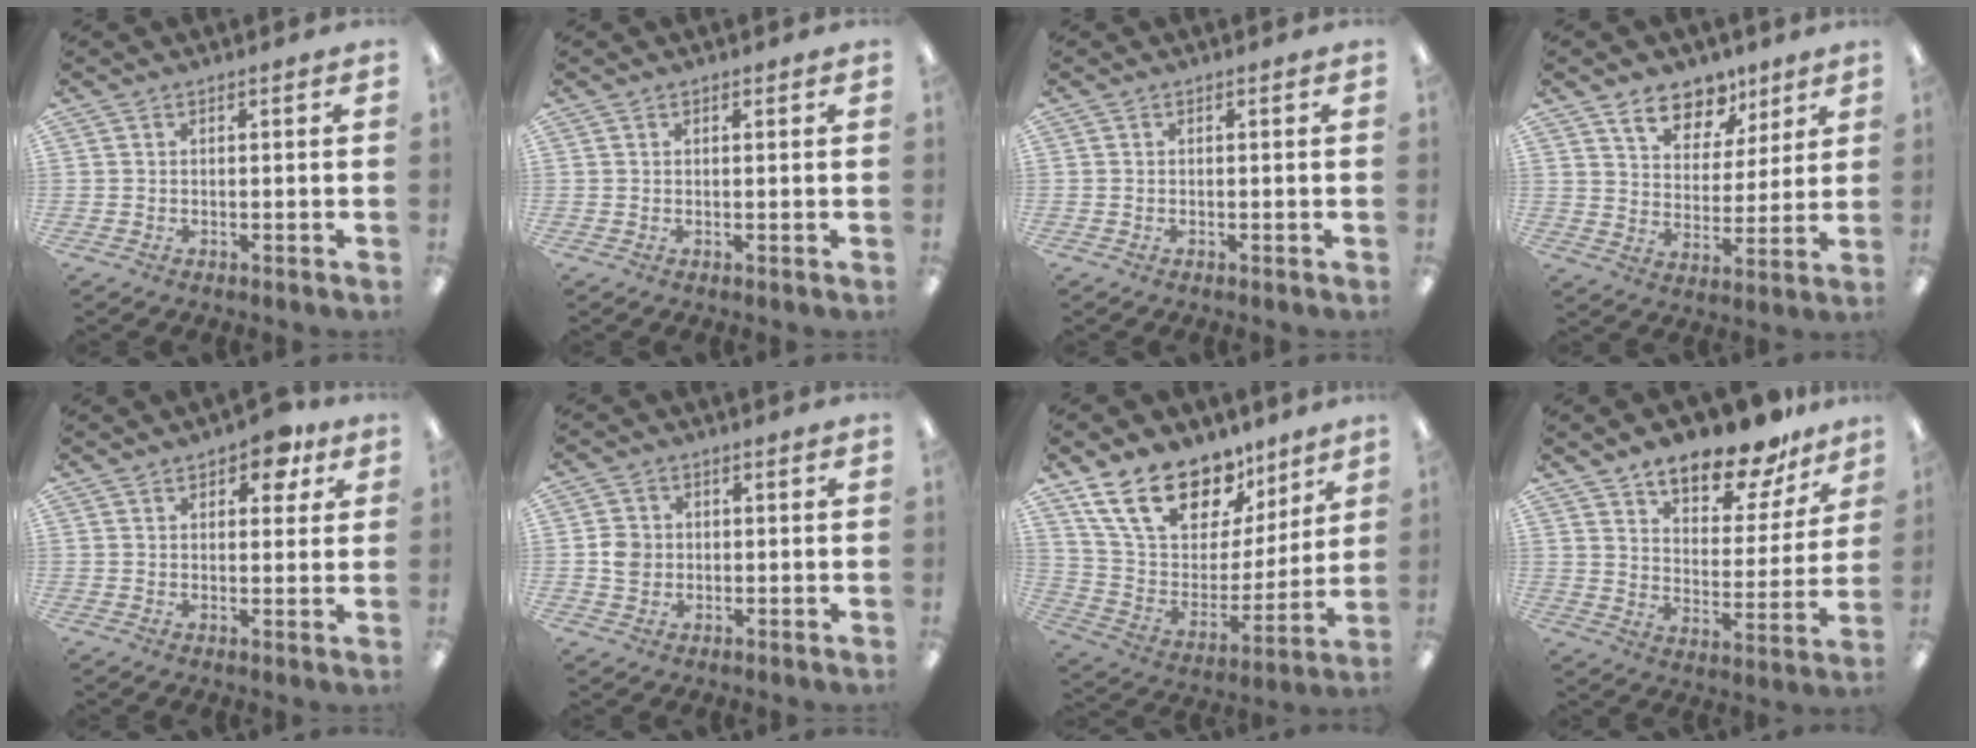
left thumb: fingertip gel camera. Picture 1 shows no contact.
{"total": 0.5, "force": [0.4, 0.3, 0.1], "torque": [0.005, -0.001, 0.005]}
{"total": 0.0}
{"total": 11.1, "force": [8.1, 6.5, 3.9], "torque": [-0.063, -0.043, 0.151]}
{"total": 6.2, "force": [3.6, 3.3, 3.7], "torque": [-0.041, -0.007, 0.059]}
{"total": 4.2, "force": [-0.2, 3.8, 1.6], "torque": [-0.015, 0.002, -0.006]}
{"total": 20.8, "force": [14.1, 11.5, 10.1], "torque": [-0.182, -0.080, 0.258]}
{"total": 14.9, "force": [12.9, 5.1, 5.4], "torque": [-0.084, -0.095, 0.226]}